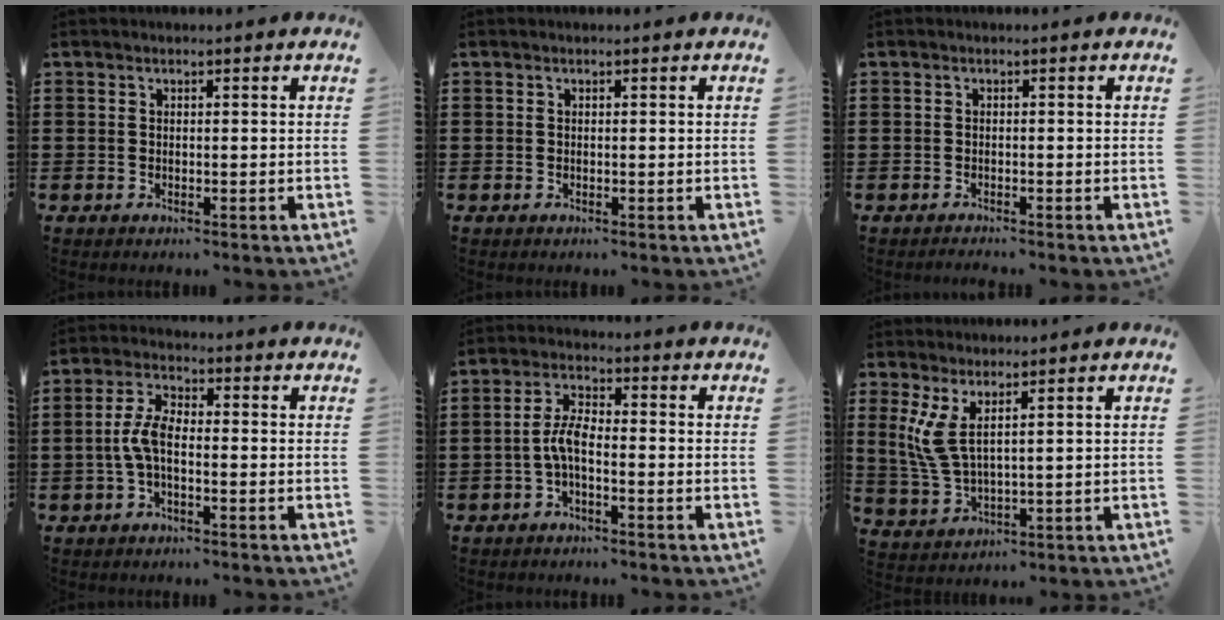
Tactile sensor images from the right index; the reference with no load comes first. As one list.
[{"total": 0.0}, {"total": 0.8, "force": [-0.8, -0.2, 0.0], "torque": [-0.001, -0.003, -0.015]}, {"total": 5.2, "force": [-1.1, 2.1, 4.7], "torque": [-0.111, -0.003, -0.027]}, {"total": 4.8, "force": [-1.5, 1.5, 4.3], "torque": [-0.104, -0.003, -0.036]}, {"total": 5.3, "force": [2.5, 1.5, 4.4], "torque": [-0.117, -0.005, 0.041]}]